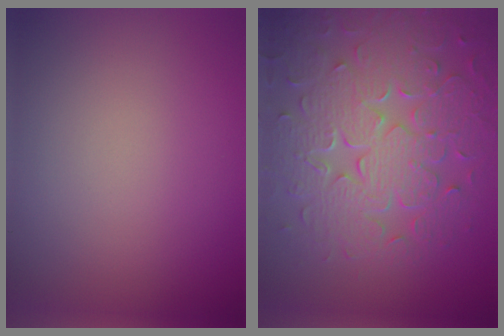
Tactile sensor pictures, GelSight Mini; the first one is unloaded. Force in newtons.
{"total": 8.9, "press": 6.5, "slide": 6.1}